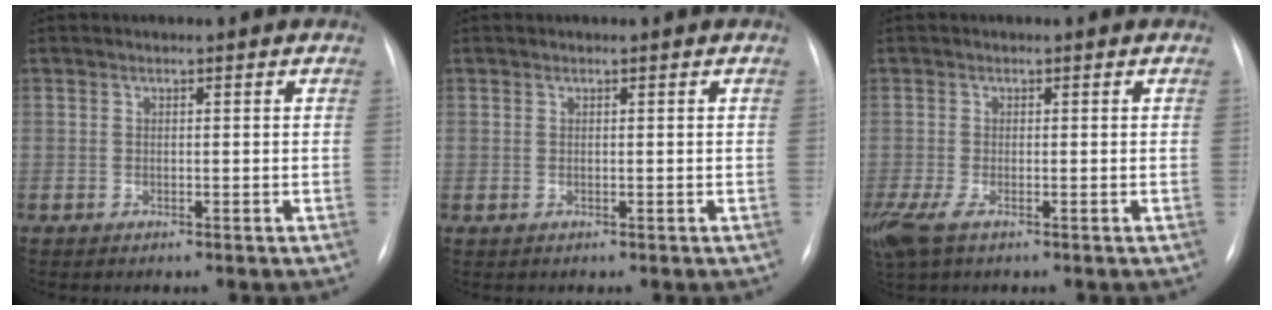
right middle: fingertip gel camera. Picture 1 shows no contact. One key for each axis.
{"total": 0.0}
{"total": 4.6, "fx": -2.6, "fy": 1.5, "fz": 3.4, "tx": -0.083, "ty": -0.015, "tz": -0.051}